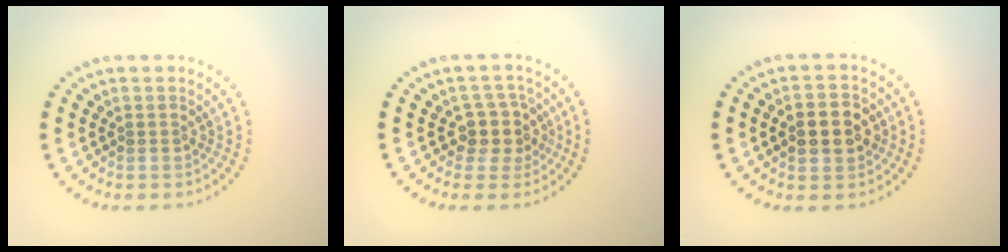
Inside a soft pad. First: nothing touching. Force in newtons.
{"total": 2.8, "press": 2.4, "slide": 1.5}
{"total": 4.6, "press": 4.6, "slide": 0.3}